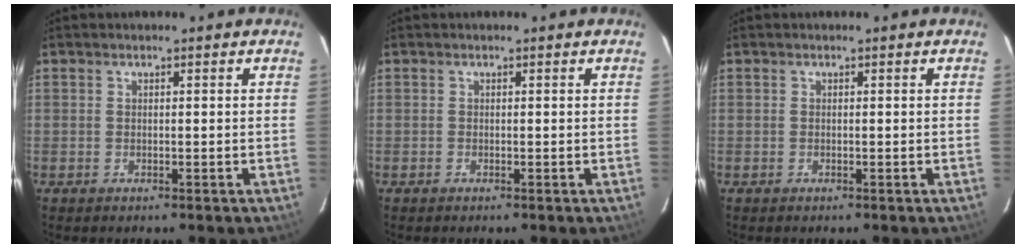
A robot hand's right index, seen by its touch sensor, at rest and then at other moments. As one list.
[{"total": 0.0}, {"total": 0.0}]